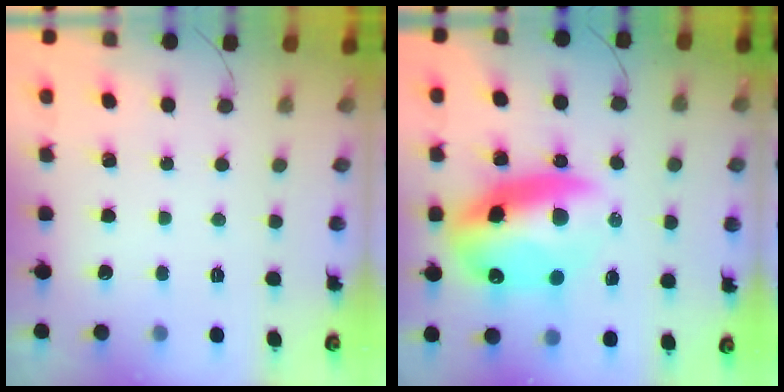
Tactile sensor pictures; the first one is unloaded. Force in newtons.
{"total": 17.4, "press": 16.9, "slide": 4.2}